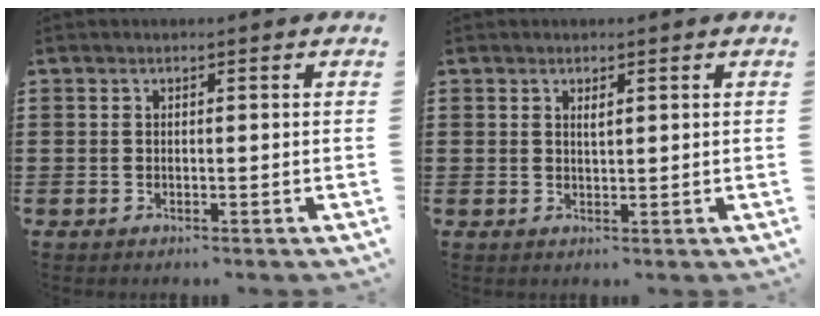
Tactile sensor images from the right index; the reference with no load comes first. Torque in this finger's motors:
{"motor_torque": [-0.10, -0.05, -0.01, 0.00]}